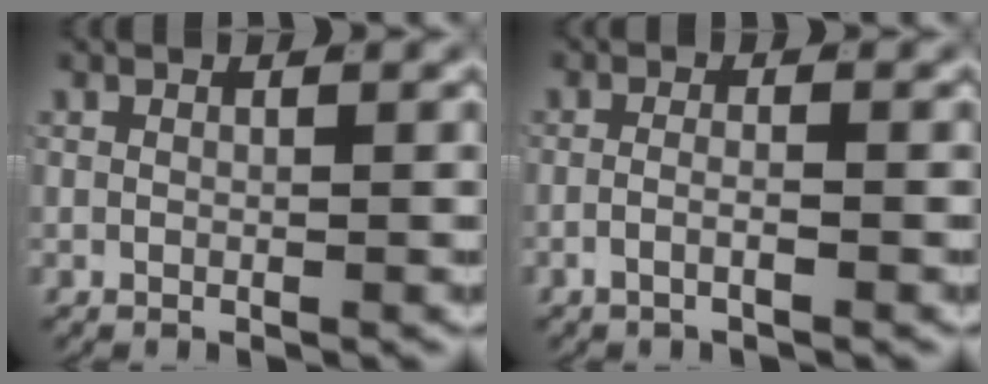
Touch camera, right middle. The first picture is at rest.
{"total": 1.7, "force": [-1.3, 0.0, 1.1], "torque": [-0.030, -0.006, -0.021]}